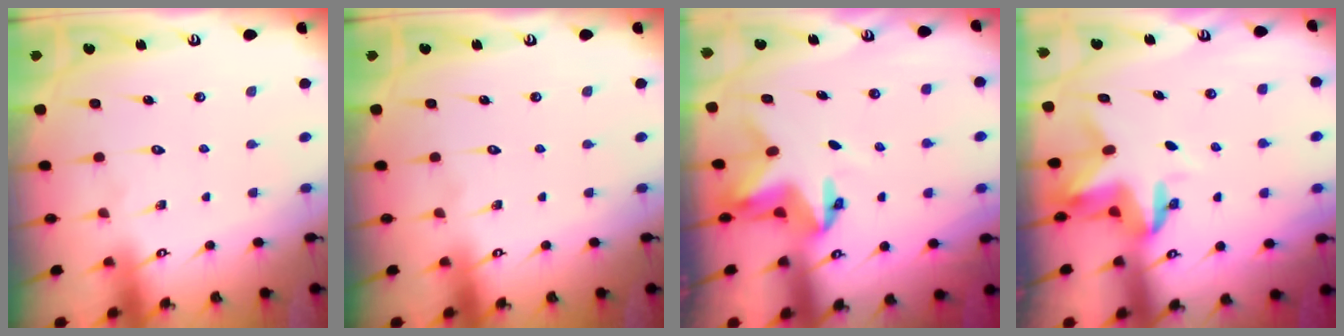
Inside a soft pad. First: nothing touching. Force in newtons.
{"total": 0.0}
{"total": 3.3, "press": 3.3, "slide": 0.2}
{"total": 3.2, "press": 3.2, "slide": 0.3}